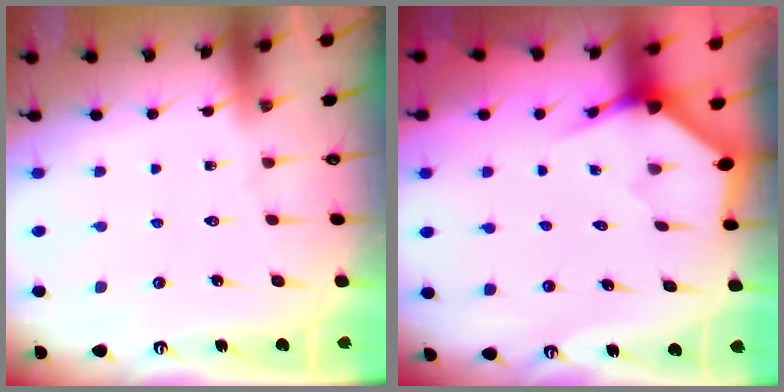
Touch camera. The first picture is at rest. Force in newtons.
{"total": 3.4, "press": 3.4, "slide": 0.1}